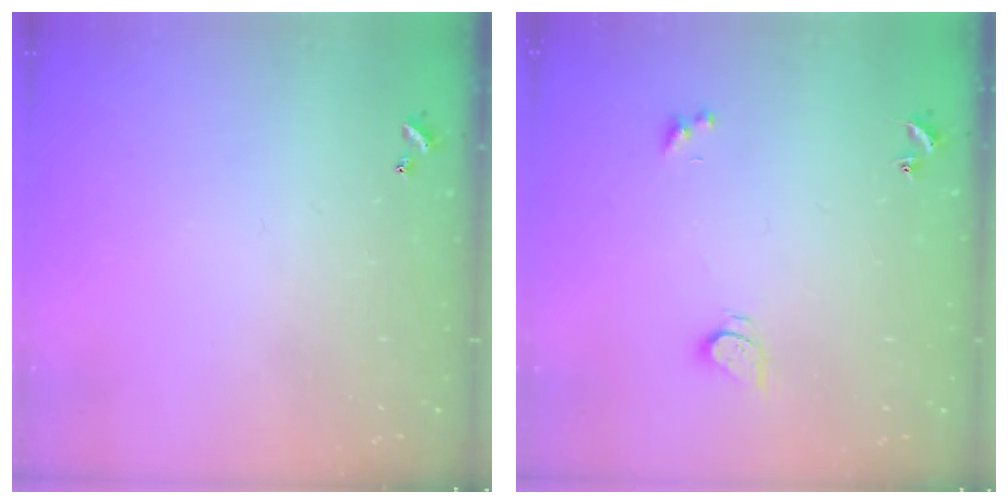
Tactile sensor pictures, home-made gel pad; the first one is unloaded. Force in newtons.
{"total": 2.9, "press": 2.9, "slide": 0.5}